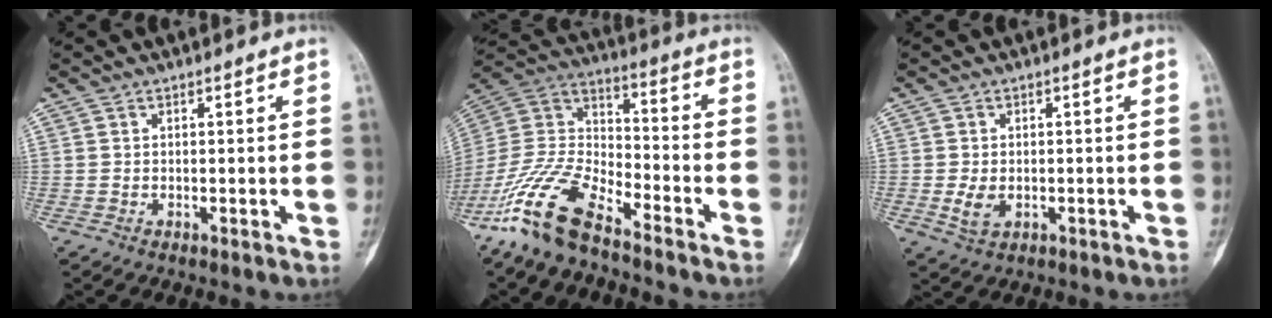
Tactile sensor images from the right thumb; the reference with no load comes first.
{"total": 16.1, "force": [-11.6, 5.7, 9.5], "torque": [-0.192, 0.065, -0.230]}
{"total": 3.6, "force": [-0.7, 2.4, 2.6], "torque": [-0.051, -0.003, -0.006]}